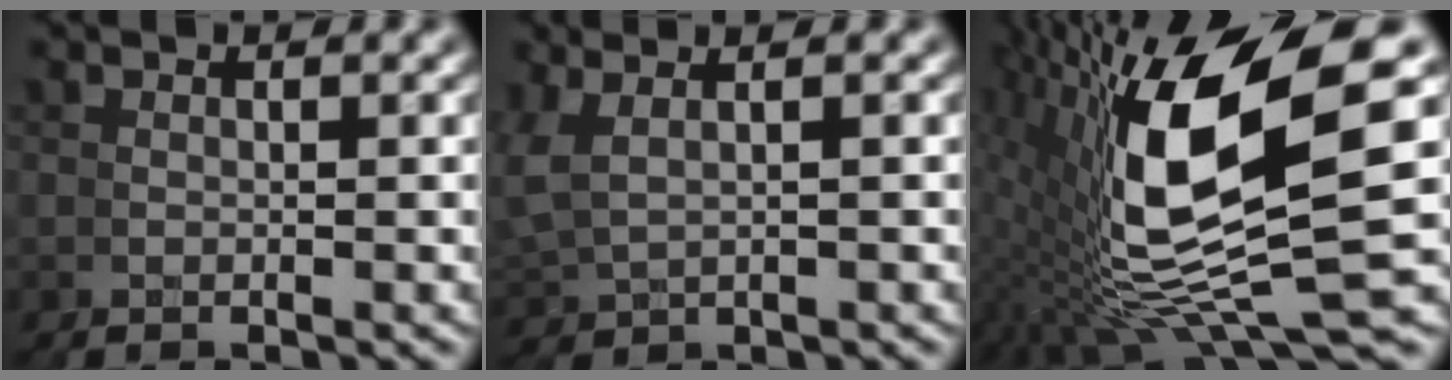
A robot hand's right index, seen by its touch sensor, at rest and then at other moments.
{"total": 2.0, "force": [1.0, 1.7, 0.3], "torque": [-0.021, -0.003, 0.030]}
{"total": 15.7, "force": [2.4, 6.2, 14.2], "torque": [-0.255, 0.019, 0.048]}